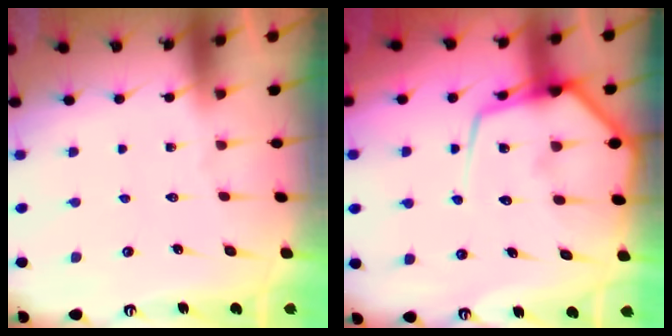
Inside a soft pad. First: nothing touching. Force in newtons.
{"total": 12.8, "press": 12.7, "slide": 1.2}